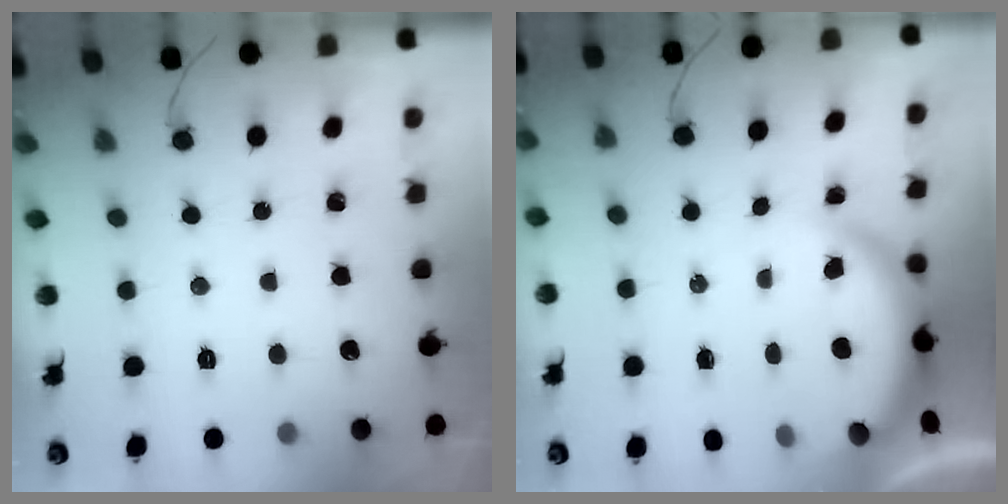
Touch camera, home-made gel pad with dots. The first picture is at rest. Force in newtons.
{"total": 3.9, "press": 3.9, "slide": 0.2}